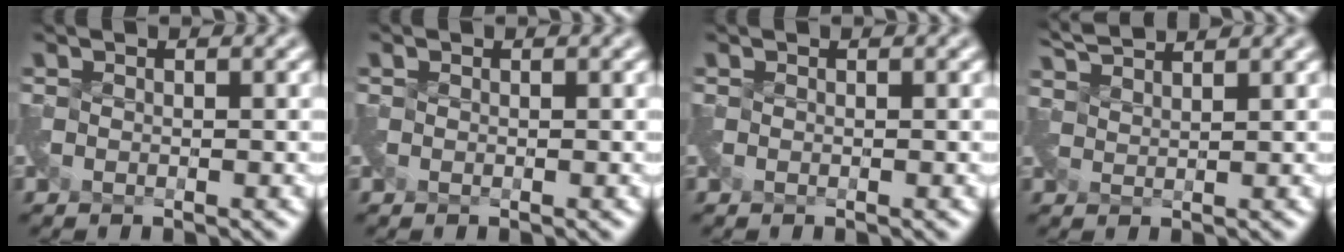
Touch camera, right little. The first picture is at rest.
{"total": 0.0}
{"total": 0.0}
{"total": 3.1, "force": [3.1, -0.3, 0.1], "torque": [-0.012, 0.009, 0.068]}